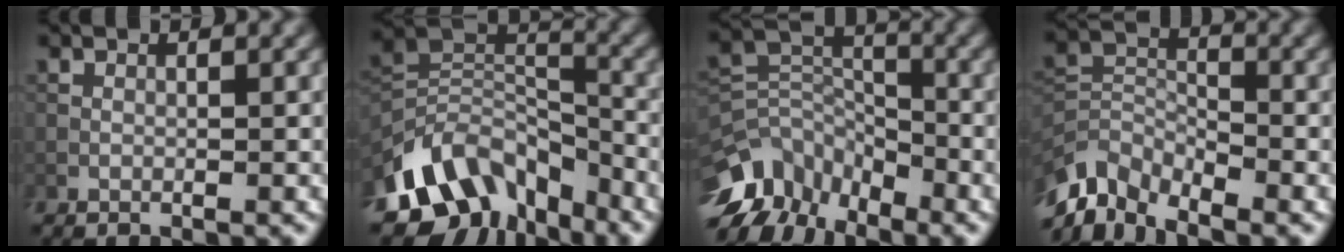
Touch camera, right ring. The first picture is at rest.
{"total": 10.4, "force": [-6.9, 6.1, 4.7], "torque": [-0.074, 0.001, -0.137]}
{"total": 10.1, "force": [-7.5, 5.8, 3.6], "torque": [-0.068, 0.009, -0.132]}
{"total": 5.9, "force": [-4.8, 2.6, 2.2], "torque": [-0.040, -0.007, -0.106]}